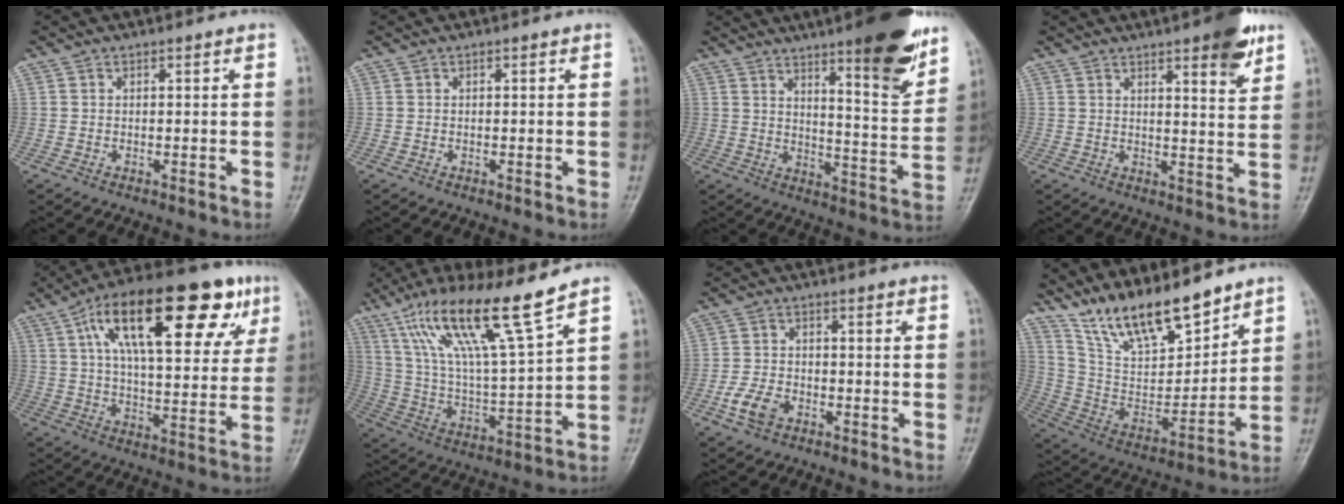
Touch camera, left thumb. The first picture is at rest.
{"total": 0.0}
{"total": 16.4, "force": [10.5, 3.0, 12.2], "torque": [-0.144, -0.065, 0.157]}
{"total": 9.0, "force": [5.4, 2.0, 6.9], "torque": [-0.079, -0.027, 0.068]}
{"total": 27.4, "force": [12.0, 10.7, 22.1], "torque": [-0.317, 0.010, 0.186]}
{"total": 17.8, "force": [11.9, 1.4, 13.1], "torque": [-0.230, -0.052, 0.222]}
{"total": 5.5, "force": [-2.7, 3.6, 3.1], "torque": [-0.059, 0.012, -0.052]}
{"total": 16.7, "force": [13.4, 5.2, 8.6], "torque": [-0.116, -0.074, 0.255]}